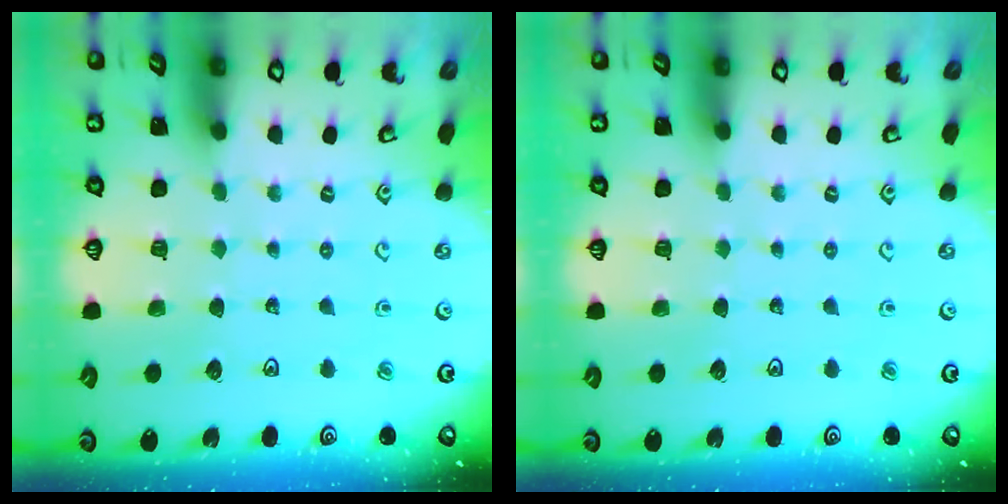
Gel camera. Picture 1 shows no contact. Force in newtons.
{"total": 0.0}